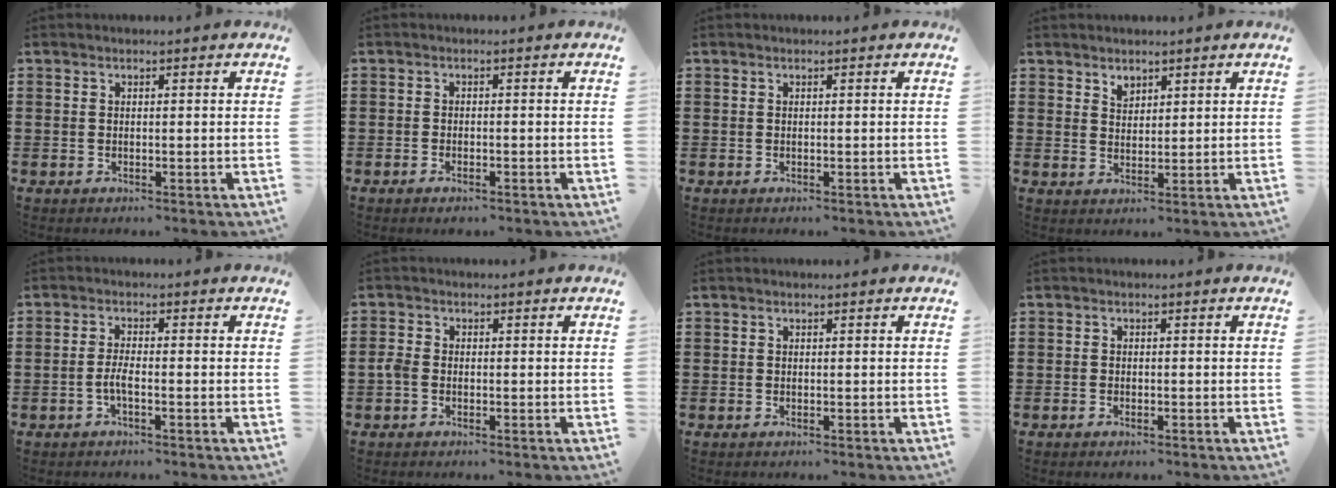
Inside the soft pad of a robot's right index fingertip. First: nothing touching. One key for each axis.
{"total": 1.1, "fx": -0.9, "fy": 0.4, "fz": 0.5, "tx": -0.012, "ty": -0.002, "tz": -0.016}
{"total": 0.0}
{"total": 2.1, "fx": 1.7, "fy": 1.1, "fz": 0.3, "tx": -0.009, "ty": 0.003, "tz": 0.034}
{"total": 2.5, "fx": -1.2, "fy": 0.4, "fz": 2.2, "tx": -0.055, "ty": -0.004, "tz": -0.027}
{"total": 1.8, "fx": -0.8, "fy": 1.2, "fz": 1.1, "tx": -0.040, "ty": -0.003, "tz": -0.021}
{"total": 0.0}
{"total": 0.7, "fx": -0.6, "fy": 0.2, "fz": 0.3, "tx": -0.008, "ty": -0.003, "tz": -0.010}